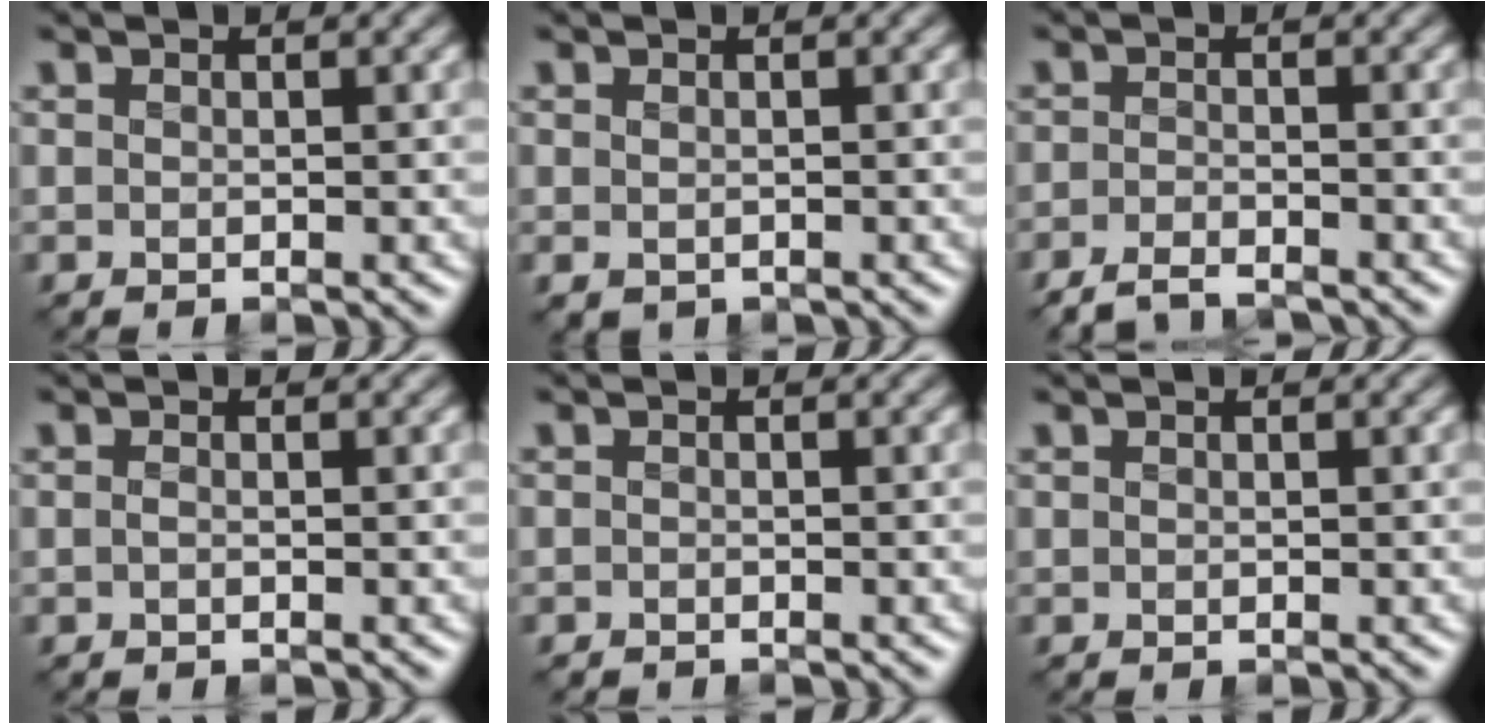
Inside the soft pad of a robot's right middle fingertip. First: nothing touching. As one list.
[{"total": 0.8, "force": [-0.4, 0.5, 0.4], "torque": [-0.011, -0.007, -0.006]}, {"total": 2.4, "force": [-2.3, 0.3, 0.8], "torque": [-0.017, -0.003, -0.049]}, {"total": 0.6, "force": [-0.4, 0.1, 0.4], "torque": [-0.013, -0.003, -0.009]}, {"total": 0.6, "force": [-0.6, 0.1, -0.1], "torque": [0.000, -0.007, -0.014]}, {"total": 0.0}]